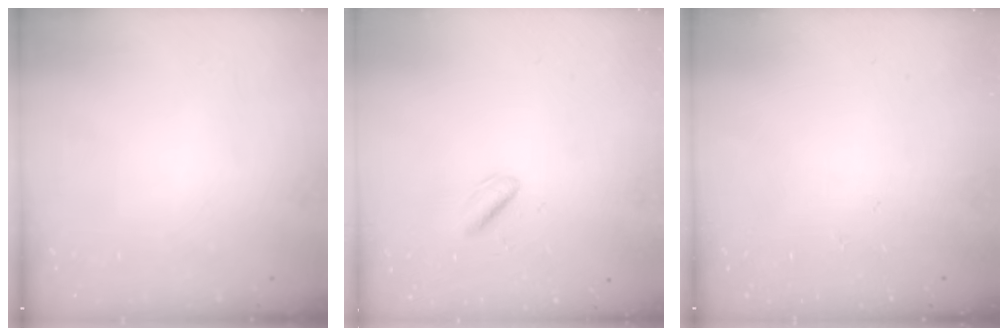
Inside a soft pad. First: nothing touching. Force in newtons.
{"total": 1.1, "press": 0.8, "slide": 0.8}
{"total": 0.0}